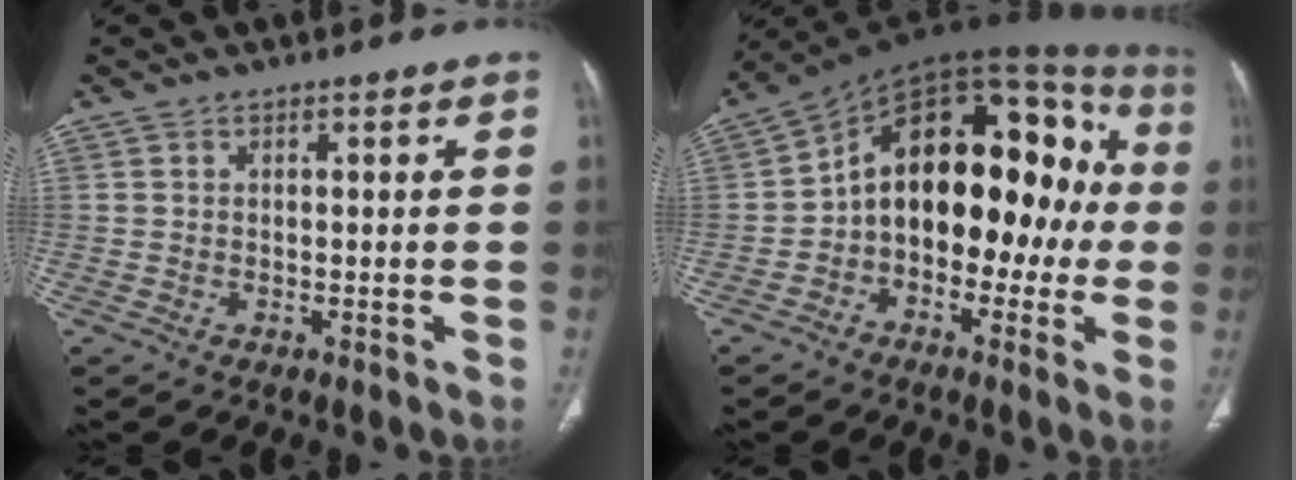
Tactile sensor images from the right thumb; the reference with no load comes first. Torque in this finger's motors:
{"motor_torque": [-0.13, 1.52, 0.61, 0.11, 0.31]}